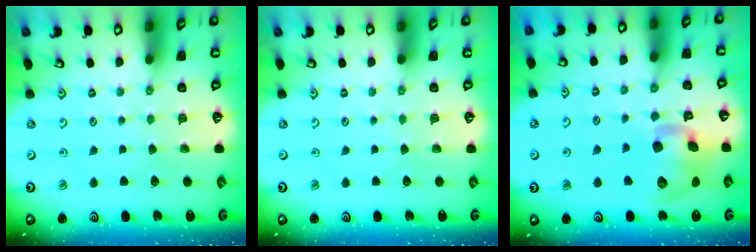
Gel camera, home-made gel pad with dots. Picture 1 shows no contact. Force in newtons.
{"total": 0.0}
{"total": 13.5, "press": 13.4, "slide": 2.2}